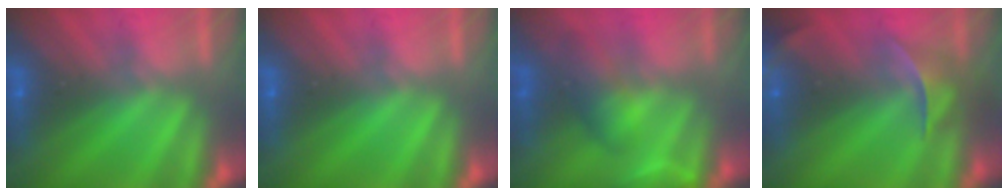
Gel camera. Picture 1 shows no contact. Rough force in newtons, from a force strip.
{"total": 0.0}
{"total": 4.5}
{"total": 8.9}